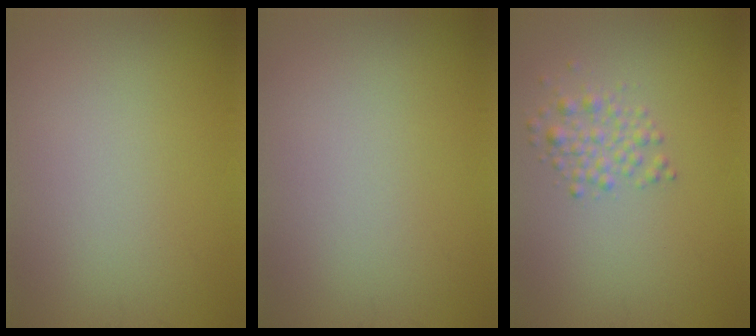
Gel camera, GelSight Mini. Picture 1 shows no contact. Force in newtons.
{"total": 0.0}
{"total": 2.1, "press": 2.1, "slide": 0.0}